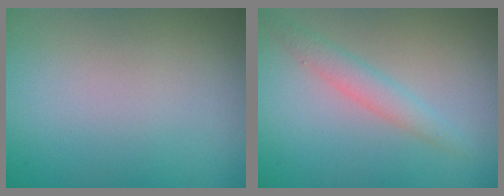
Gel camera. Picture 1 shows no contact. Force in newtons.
{"total": 2.3, "press": 2.3, "slide": 0.0}